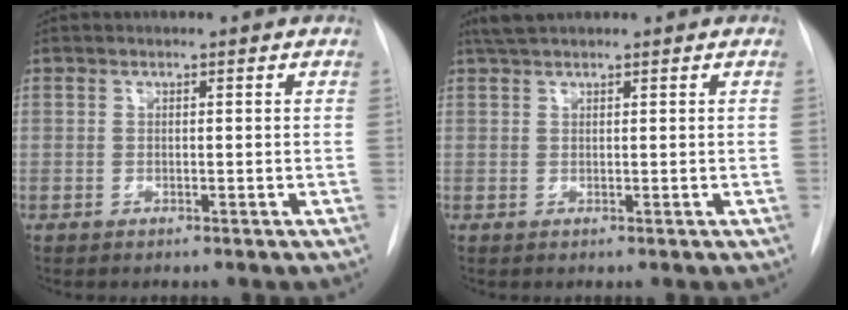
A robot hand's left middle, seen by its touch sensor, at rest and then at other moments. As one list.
[{"total": 2.7, "force": [2.4, 0.5, 1.3], "torque": [-0.028, 0.019, 0.046]}]